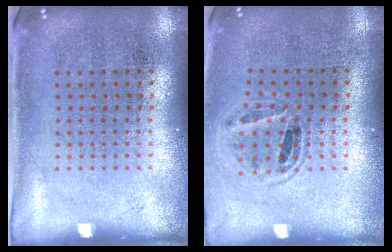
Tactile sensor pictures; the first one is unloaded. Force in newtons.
{"total": 1.0, "press": 1.0, "slide": 0.1}